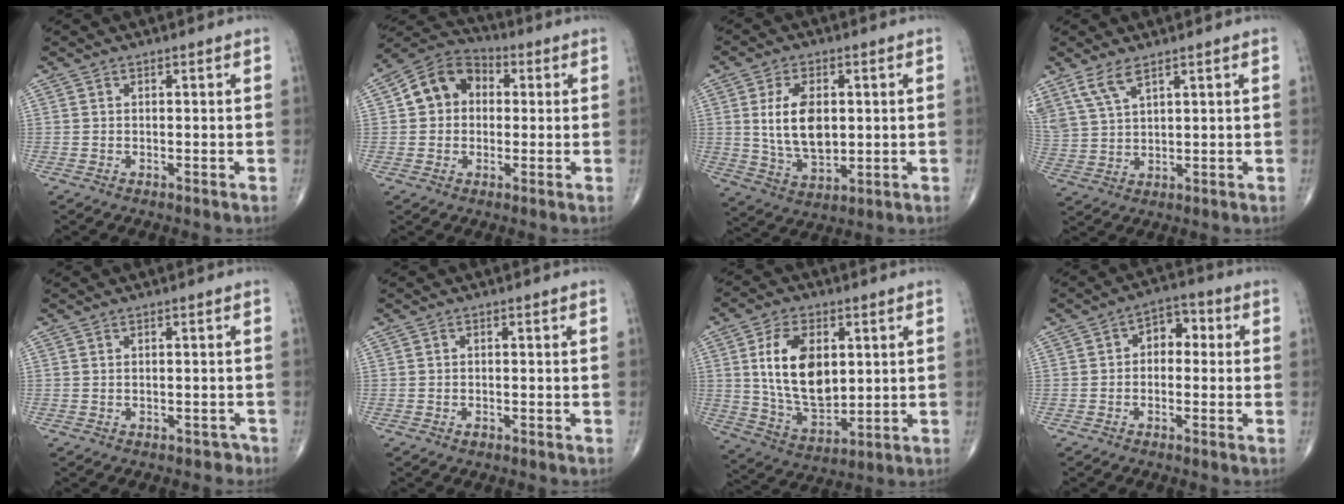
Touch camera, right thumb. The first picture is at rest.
{"total": 10.1, "force": [1.4, 8.1, 5.9], "torque": [-0.081, 0.025, 0.008]}
{"total": 11.2, "force": [1.4, 6.5, 9.1], "torque": [-0.156, -0.015, 0.034]}
{"total": 6.3, "force": [4.4, 2.1, 4.1], "torque": [-0.093, -0.011, 0.098]}
{"total": 1.0, "force": [-0.4, 0.7, 0.5], "torque": [-0.005, 0.012, -0.001]}
{"total": 0.8, "force": [-0.5, 0.5, 0.4], "torque": [-0.003, 0.001, -0.008]}
{"total": 14.9, "force": [2.9, 8.7, 11.7], "torque": [-0.194, -0.020, 0.061]}
{"total": 5.6, "force": [0.4, 3.9, 4.0], "torque": [-0.031, 0.022, -0.007]}